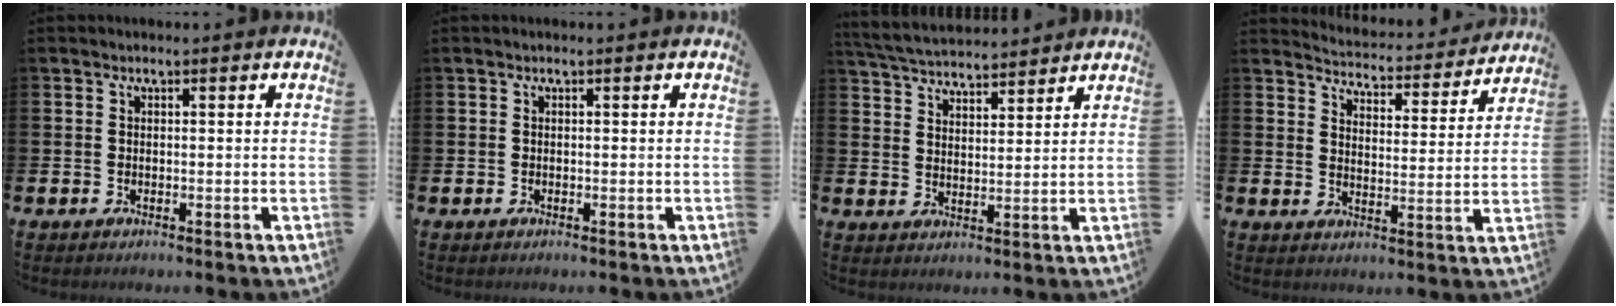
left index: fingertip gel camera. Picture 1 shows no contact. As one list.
[{"total": 0.0}, {"total": 5.0, "force": [5.0, 0.7, 0.3], "torque": [-0.025, -0.030, 0.088]}, {"total": 4.3, "force": [4.3, 0.4, 0.3], "torque": [-0.018, -0.044, 0.067]}]